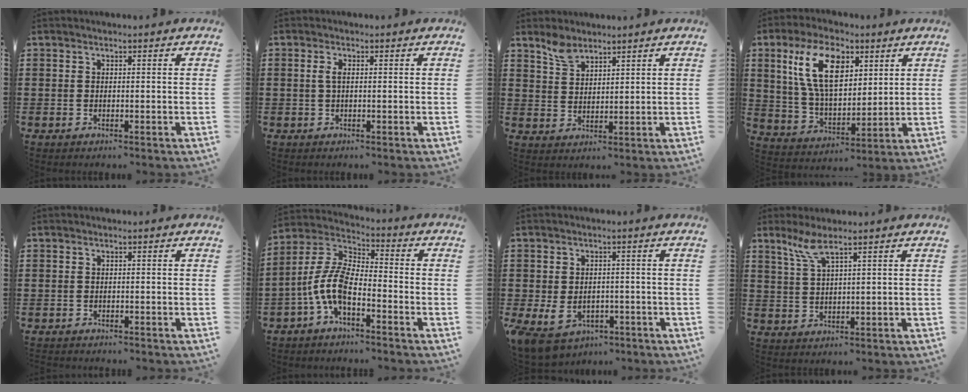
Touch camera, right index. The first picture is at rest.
{"total": 1.6, "force": [0.1, 0.6, 1.5], "torque": [-0.030, 0.005, 0.000]}
{"total": 3.8, "force": [3.0, 1.7, 1.4], "torque": [-0.037, 0.003, 0.058]}
{"total": 12.4, "force": [5.1, 6.7, 9.2], "torque": [-0.199, 0.016, 0.091]}
{"total": 0.6, "force": [-0.6, 0.2, -0.2], "torque": [0.001, 0.002, -0.014]}
{"total": 8.6, "force": [-3.8, 3.5, 6.9], "torque": [-0.178, -0.015, -0.083]}
{"total": 4.4, "force": [-1.8, 3.1, 2.5], "torque": [-0.069, 0.001, -0.040]}
{"total": 3.9, "force": [2.6, 0.4, 2.8], "torque": [-0.063, 0.003, 0.047]}